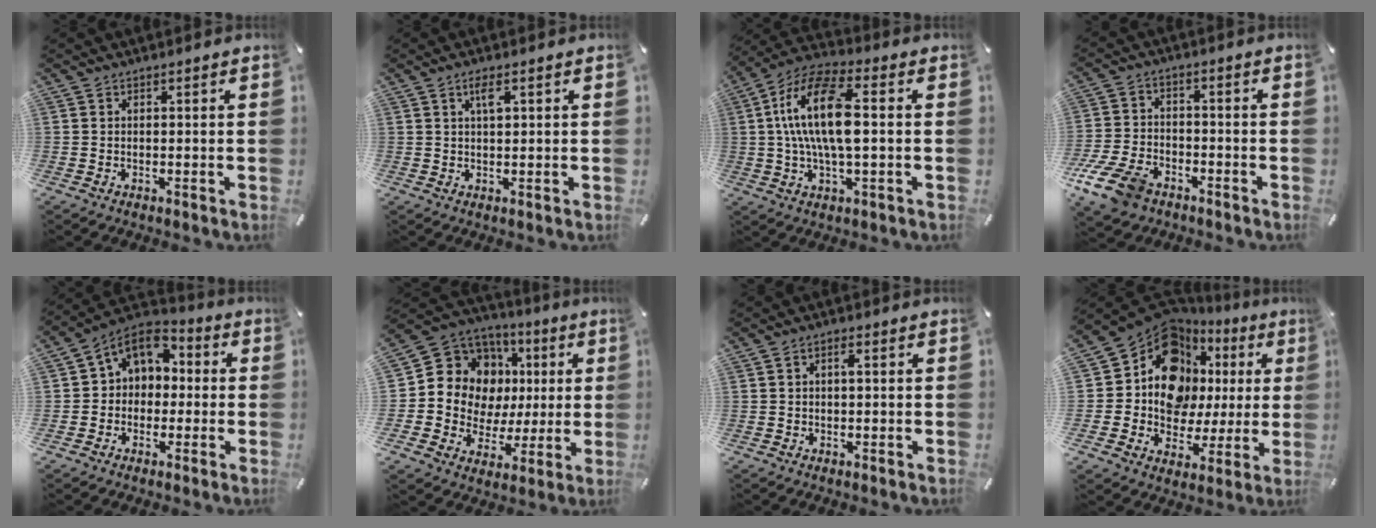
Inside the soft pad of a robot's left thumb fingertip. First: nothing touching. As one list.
[{"total": 2.9, "force": [1.2, 0.9, 2.5], "torque": [-0.053, 0.006, 0.018]}, {"total": 15.8, "force": [1.5, 6.3, 14.4], "torque": [-0.299, -0.004, 0.021]}, {"total": 11.5, "force": [-7.2, 6.8, 5.8], "torque": [-0.121, 0.036, -0.135]}, {"total": 8.3, "force": [1.5, 7.4, 3.4], "torque": [-0.062, 0.003, 0.027]}, {"total": 13.0, "force": [3.3, 11.8, 4.3], "torque": [-0.076, -0.042, 0.075]}, {"total": 1.5, "force": [0.2, 0.8, 1.3], "torque": [-0.026, 0.006, 0.002]}, {"total": 15.7, "force": [5.7, 12.3, 7.9], "torque": [-0.141, -0.065, 0.100]}]